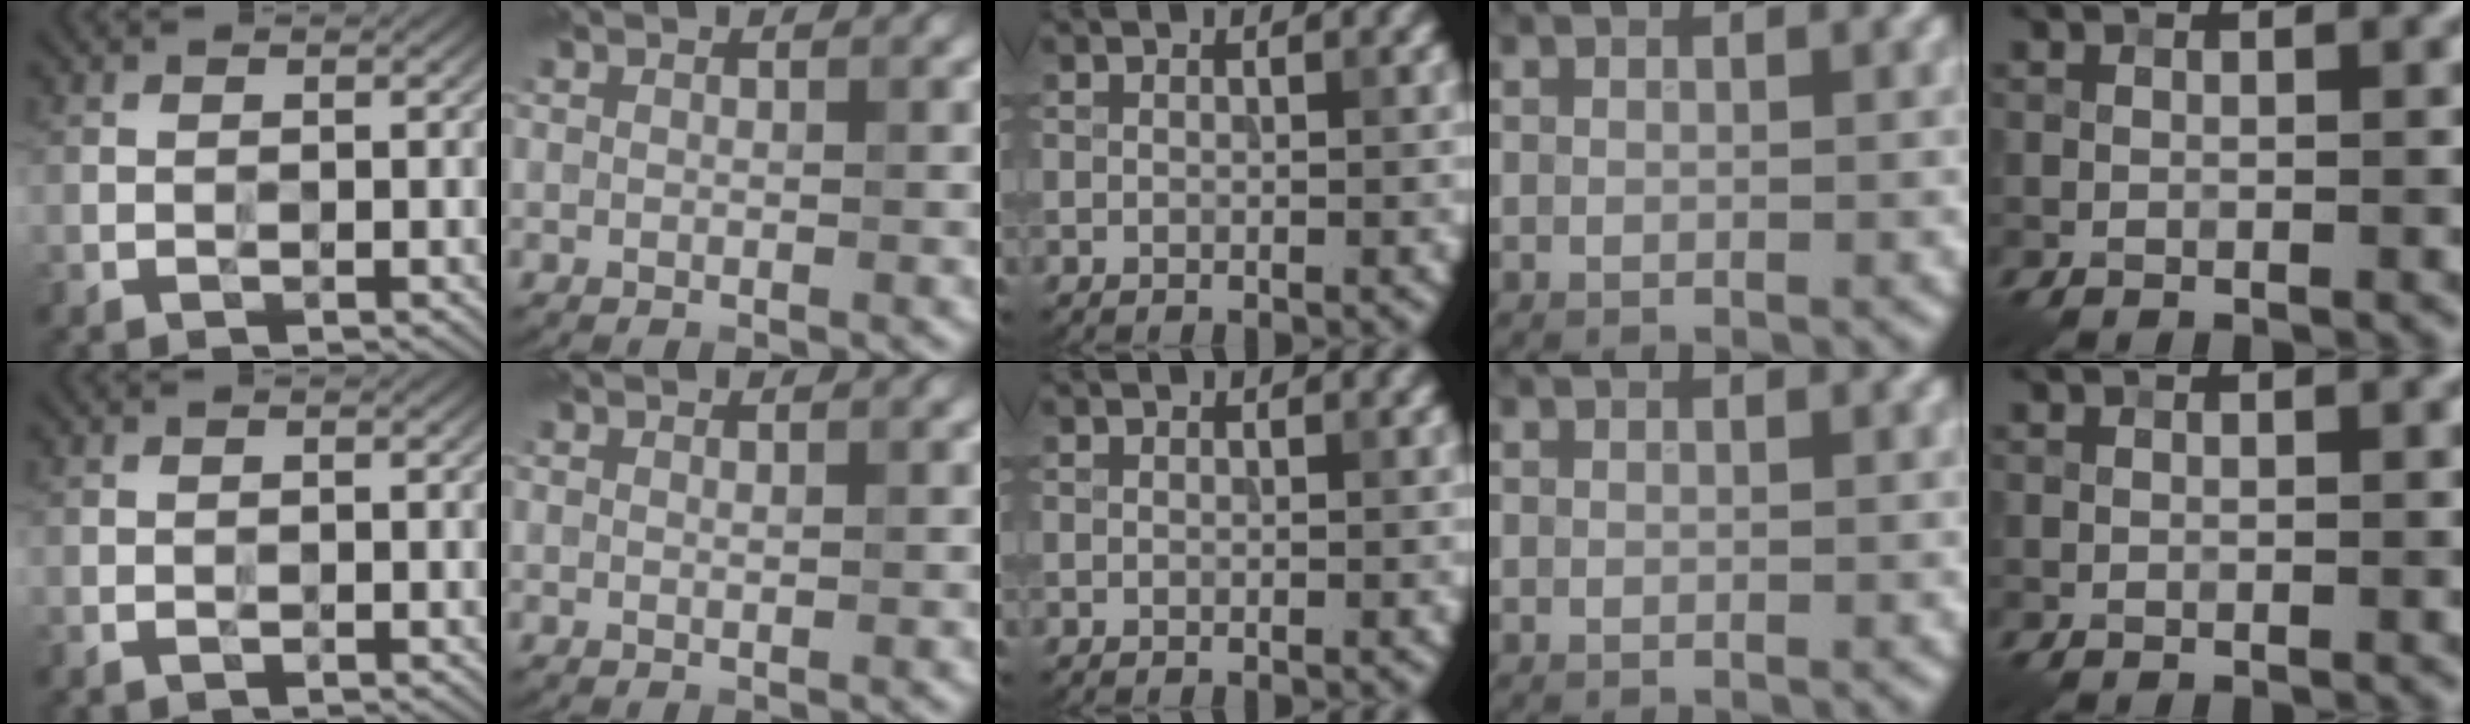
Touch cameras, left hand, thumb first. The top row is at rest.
{"thumb": {"total": 0.8, "force": [-0.4, 0.3, 0.6], "torque": [-0.010, -0.002, -0.007]}}